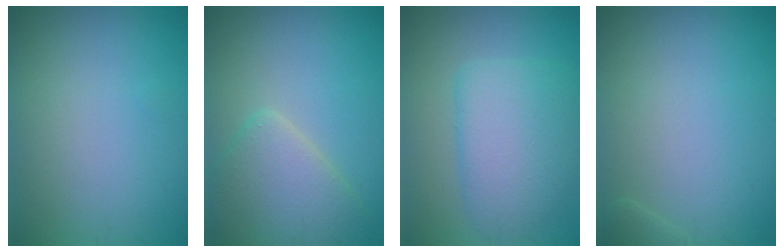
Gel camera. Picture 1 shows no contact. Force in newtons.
{"total": 4.5, "press": 4.5, "slide": 0.4}
{"total": 5.5, "press": 5.5, "slide": 0.5}
{"total": 0.5, "press": 0.5, "slide": 0.1}